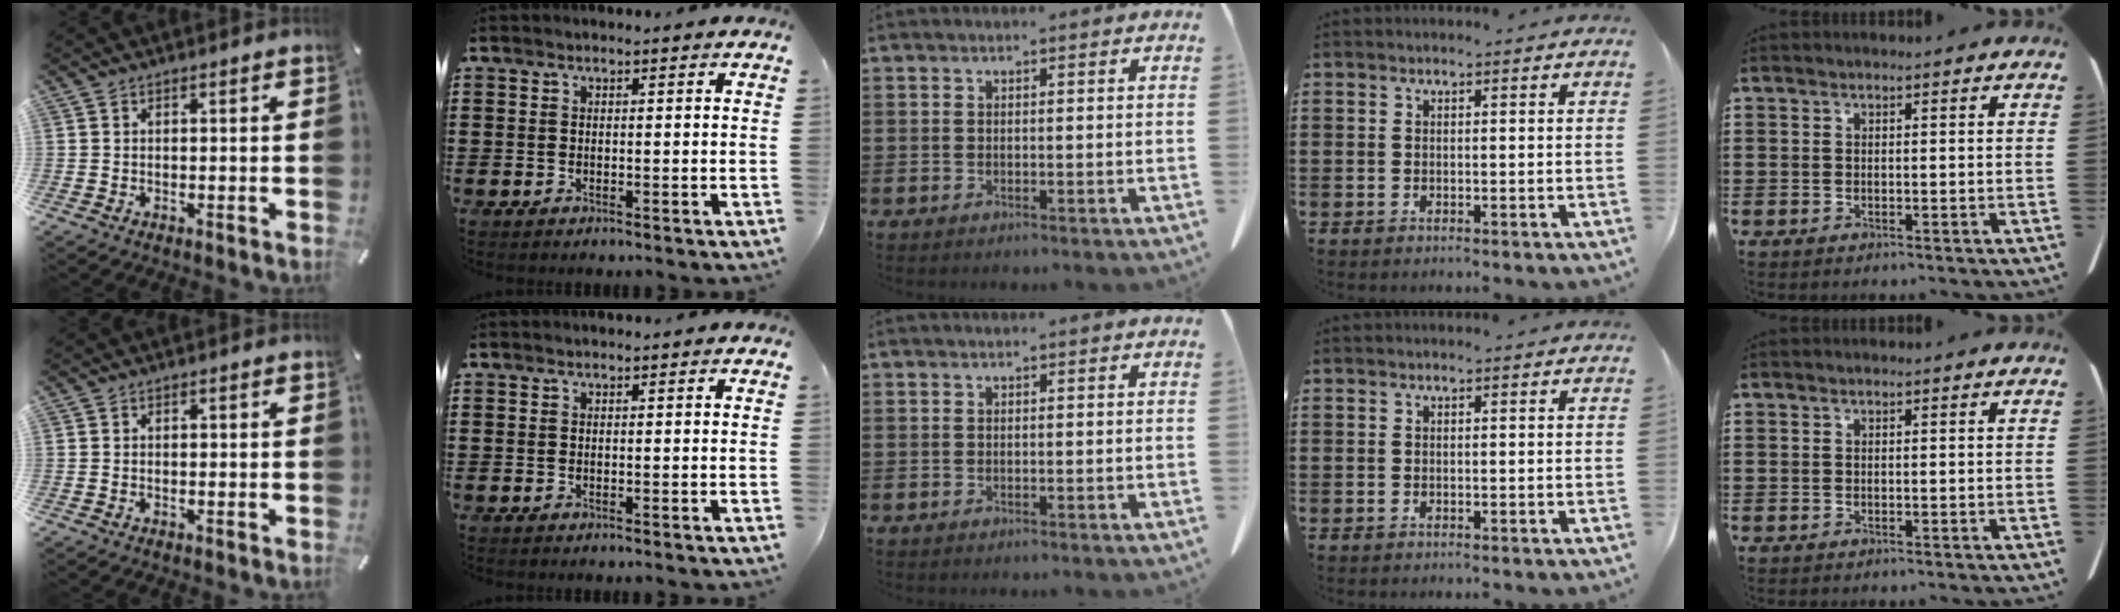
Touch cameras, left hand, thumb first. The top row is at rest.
{"thumb": {"total": 0.5, "force": [-0.2, 0.3, 0.4], "torque": [-0.007, -0.001, -0.005]}}